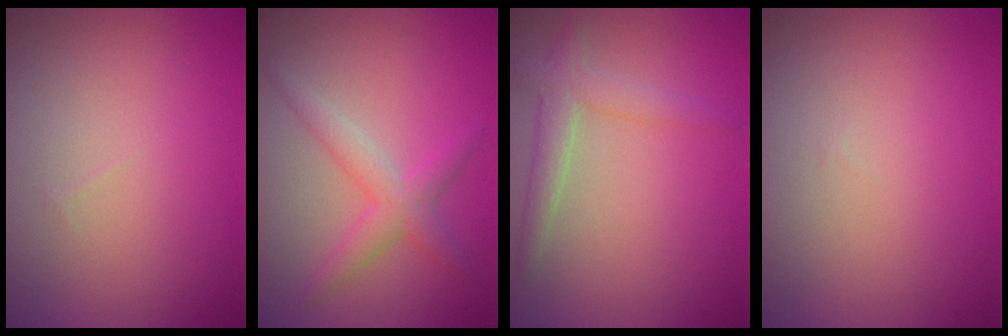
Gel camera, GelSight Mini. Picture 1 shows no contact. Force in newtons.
{"total": 2.8, "press": 2.8, "slide": 0.1}
{"total": 2.8, "press": 2.8, "slide": 0.1}
{"total": 0.0}